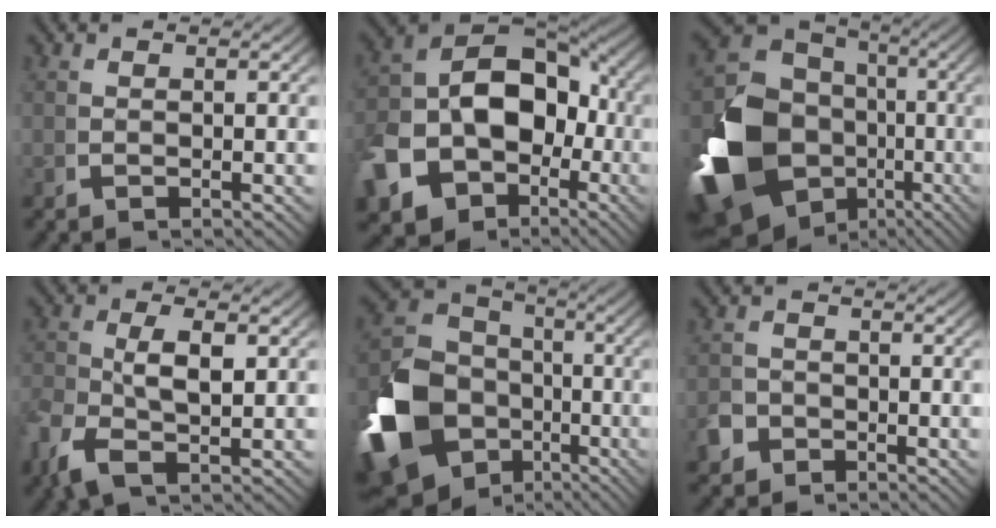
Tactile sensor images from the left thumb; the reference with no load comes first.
{"total": 18.8, "force": [-4.0, 14.3, 11.5], "torque": [-0.254, -0.072, -0.043]}
{"total": 19.2, "force": [-3.1, 14.1, 12.6], "torque": [-0.298, -0.077, -0.022]}
{"total": 4.6, "force": [-1.0, 2.4, 3.8], "torque": [-0.089, -0.013, -0.010]}
{"total": 16.8, "force": [-3.8, 13.1, 9.9], "torque": [-0.237, -0.064, -0.041]}
{"total": 3.2, "force": [-2.0, 2.4, 0.5], "torque": [-0.021, -0.016, -0.032]}